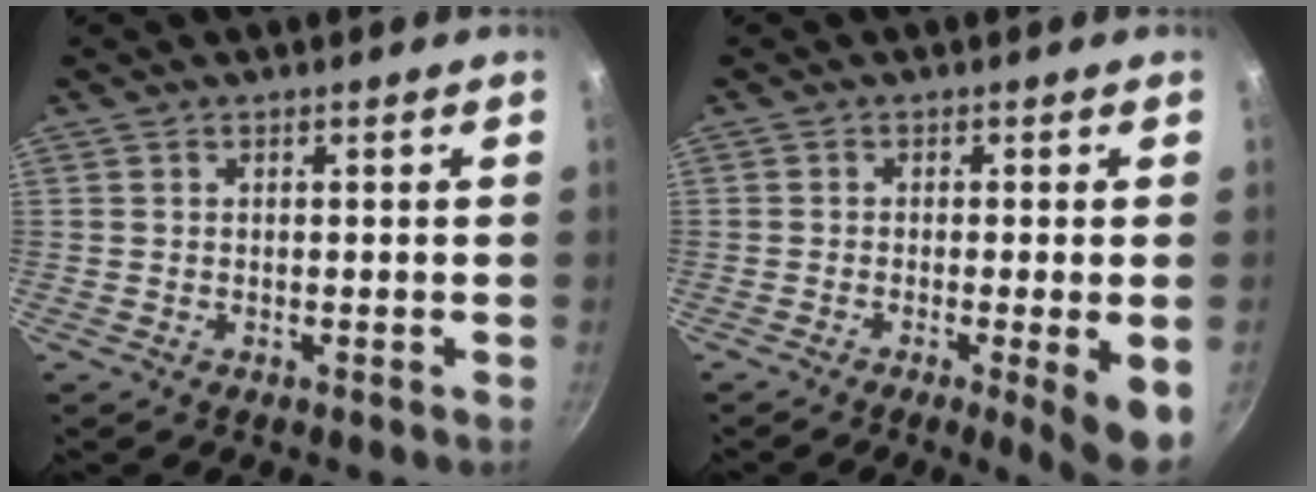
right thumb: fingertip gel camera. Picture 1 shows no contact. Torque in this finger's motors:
{"motor_torque": [-0.14, 0.45, 0.00, -0.09, 0.00]}